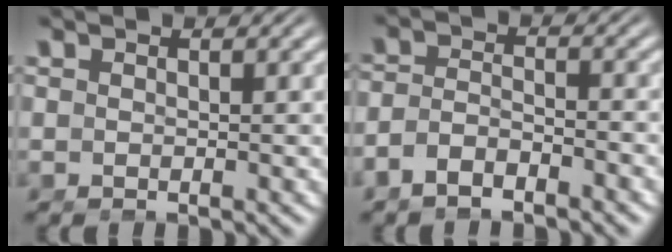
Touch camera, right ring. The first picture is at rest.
{"total": 3.4, "force": [-2.7, 1.7, 1.3], "torque": [-0.030, -0.012, -0.044]}